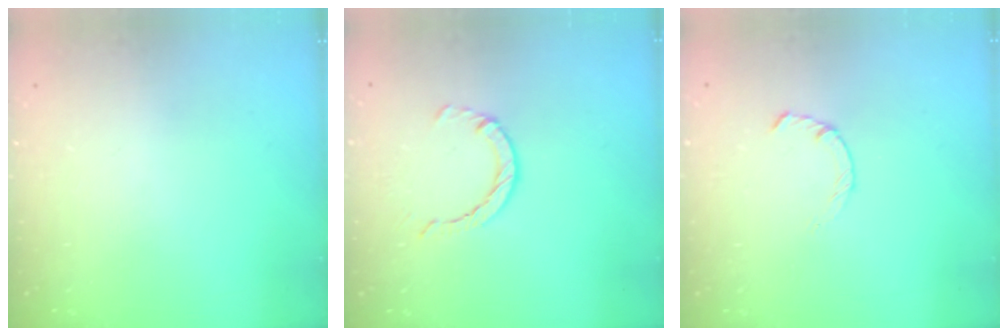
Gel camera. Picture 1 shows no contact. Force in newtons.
{"total": 2.5, "press": 2.4, "slide": 0.4}
{"total": 2.4, "press": 2.3, "slide": 0.4}